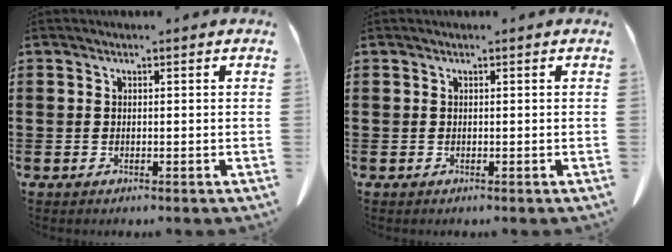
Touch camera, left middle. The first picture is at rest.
{"total": 0.0}